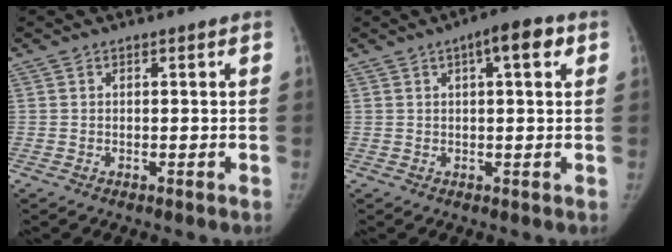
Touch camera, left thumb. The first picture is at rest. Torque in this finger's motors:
{"motor_torque": [-0.14, 0.05, 0.49, -0.05, 0.02]}